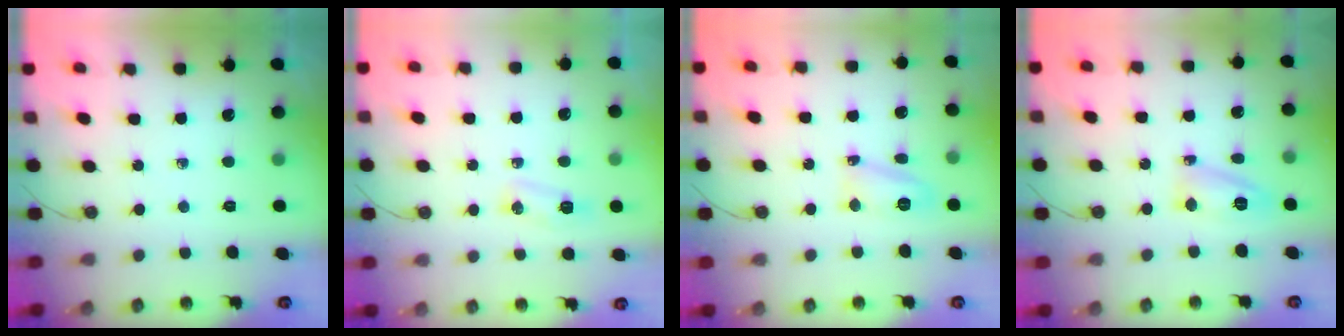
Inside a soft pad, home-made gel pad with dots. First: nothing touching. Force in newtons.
{"total": 4.8, "press": 4.7, "slide": 0.8}
{"total": 9.1, "press": 9.0, "slide": 1.2}
{"total": 8.5, "press": 8.4, "slide": 0.9}